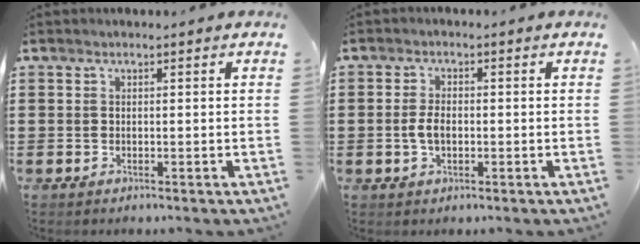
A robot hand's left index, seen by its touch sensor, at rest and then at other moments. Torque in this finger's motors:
{"motor_torque": [0.56, 0.35, 0.31, 0.09]}